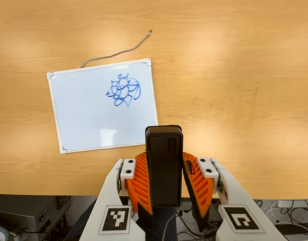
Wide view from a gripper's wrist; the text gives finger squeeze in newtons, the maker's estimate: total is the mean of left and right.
{"total": 6.1, "left": 5.7, "right": 6.5}